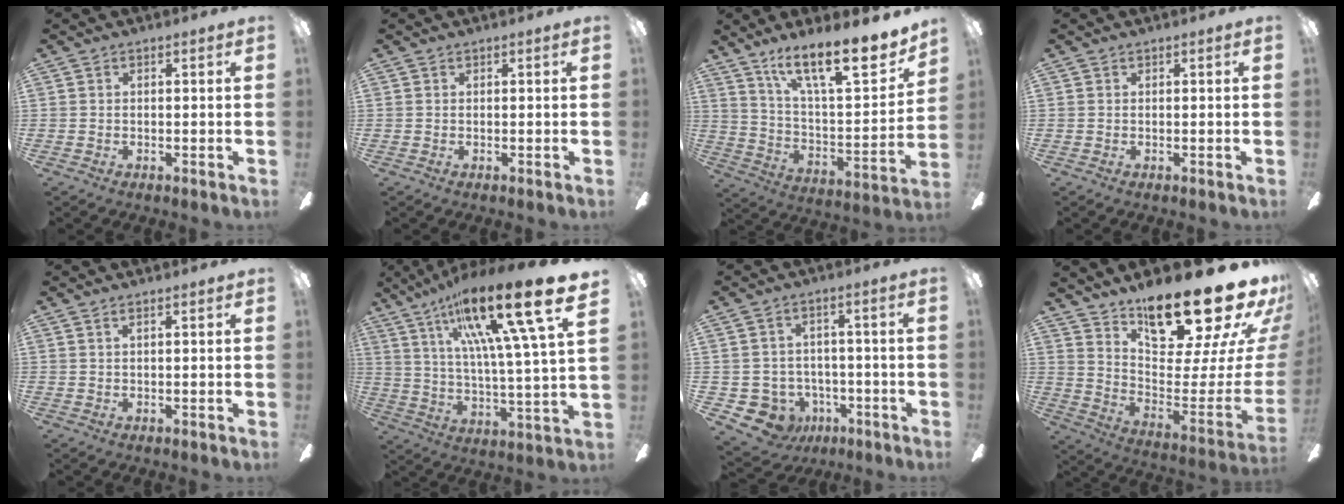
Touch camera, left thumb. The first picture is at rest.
{"total": 0.0}
{"total": 19.6, "force": [14.3, 5.4, 12.2], "torque": [-0.191, -0.098, 0.238]}
{"total": 0.0}
{"total": 1.1, "force": [0.6, 0.1, 0.9], "torque": [-0.021, 0.000, 0.011]}
{"total": 25.4, "force": [14.8, 4.5, 20.2], "torque": [-0.347, -0.086, 0.228]}
{"total": 6.6, "force": [-2.5, 5.9, 1.2], "torque": [-0.060, 0.010, -0.043]}
{"total": 27.1, "force": [21.6, 7.8, 14.4], "torque": [-0.181, -0.167, 0.361]}